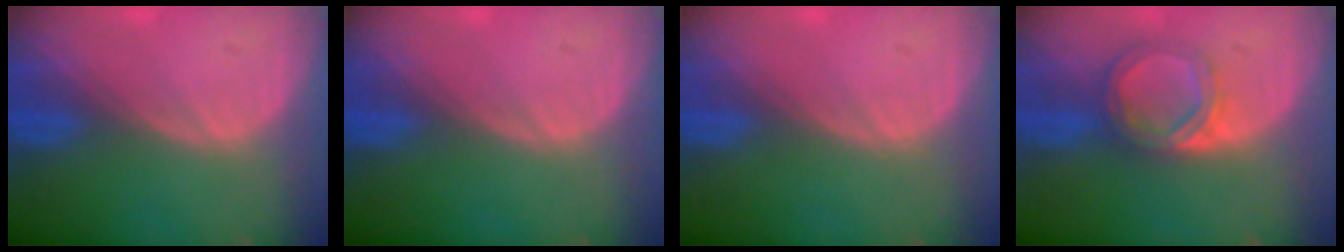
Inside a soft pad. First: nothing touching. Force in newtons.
{"total": 0.0}
{"total": 0.0}
{"total": 5.5, "press": 5.2, "slide": 1.9}